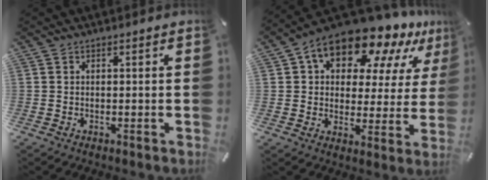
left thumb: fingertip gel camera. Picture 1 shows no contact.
{"total": 16.8, "force": [11.9, 8.3, 8.4], "torque": [-0.146, -0.079, 0.201]}